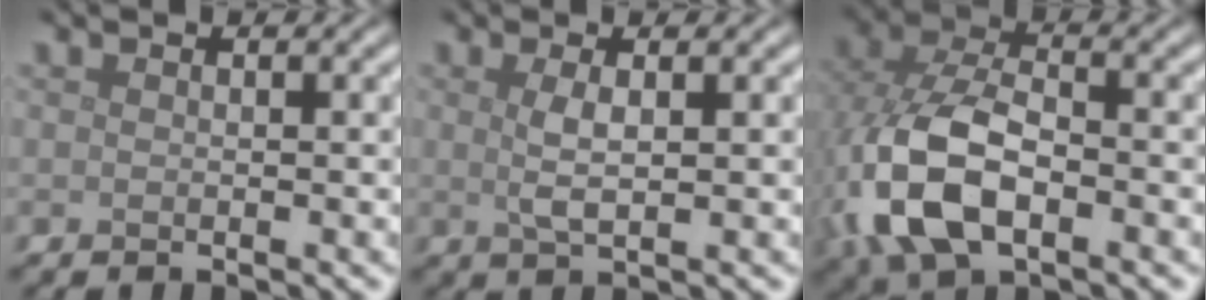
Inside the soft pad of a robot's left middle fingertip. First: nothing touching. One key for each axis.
{"total": 2.1, "fx": 0.5, "fy": 0.5, "fz": 2.0, "tx": -0.042, "ty": -0.002, "tz": 0.010}
{"total": 9.5, "fx": -2.7, "fy": 5.4, "fz": 7.3, "tx": -0.177, "ty": -0.007, "tz": -0.061}